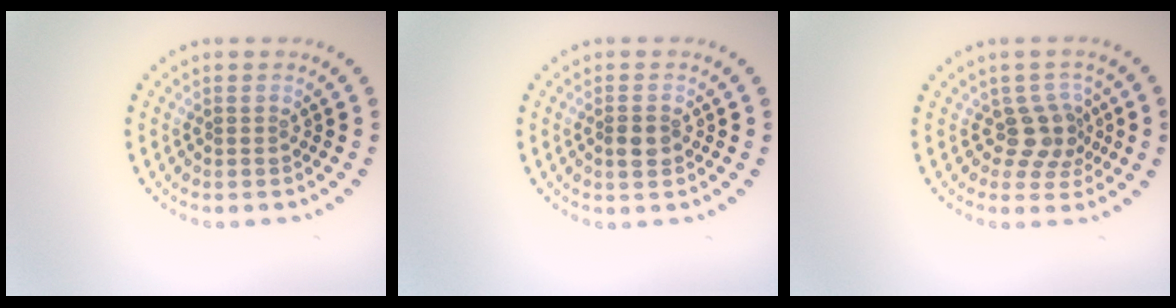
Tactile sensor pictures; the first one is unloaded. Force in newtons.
{"total": 1.5, "press": 1.5, "slide": 0.3}
{"total": 2.8, "press": 2.2, "slide": 1.8}